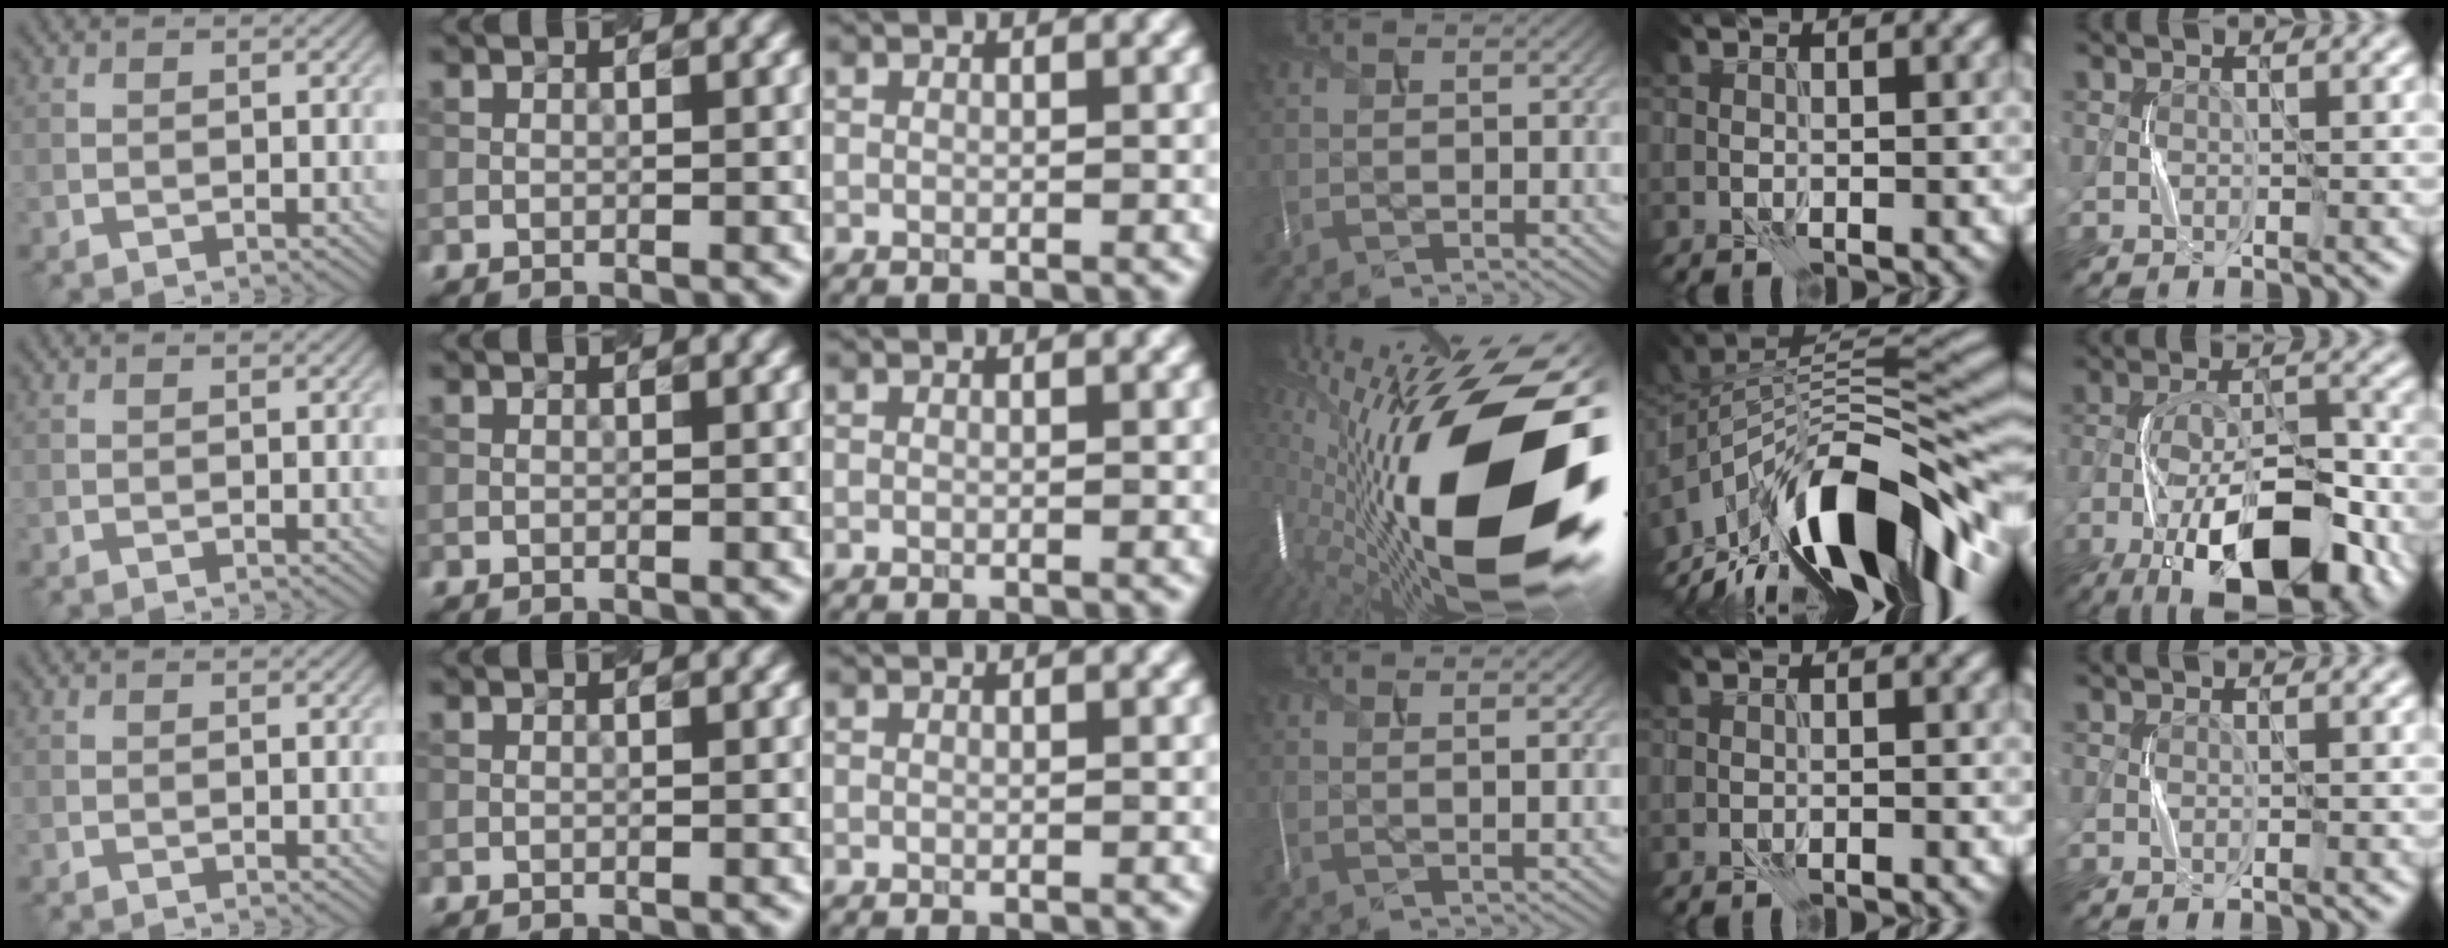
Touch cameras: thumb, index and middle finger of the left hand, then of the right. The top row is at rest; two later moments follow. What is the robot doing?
{"motion": "press", "object": "grip strengthener"}